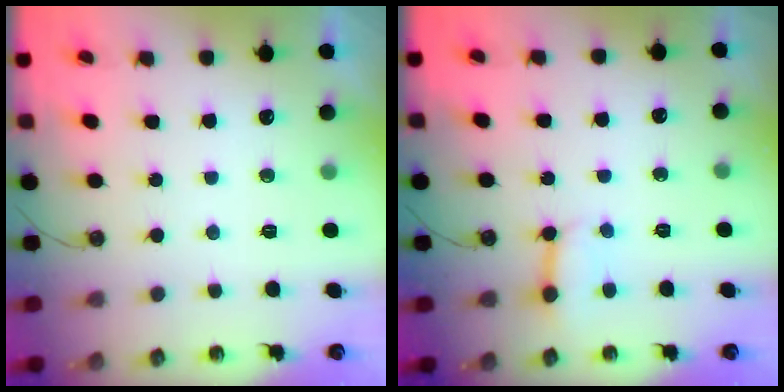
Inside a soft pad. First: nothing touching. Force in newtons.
{"total": 3.2, "press": 3.2, "slide": 0.5}